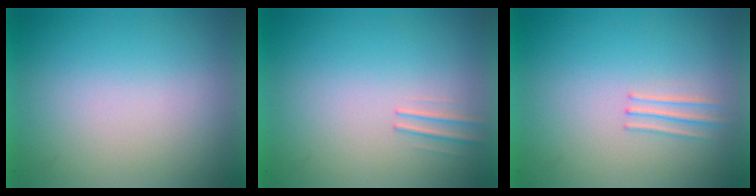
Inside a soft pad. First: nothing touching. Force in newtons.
{"total": 1.1}
{"total": 1.2}